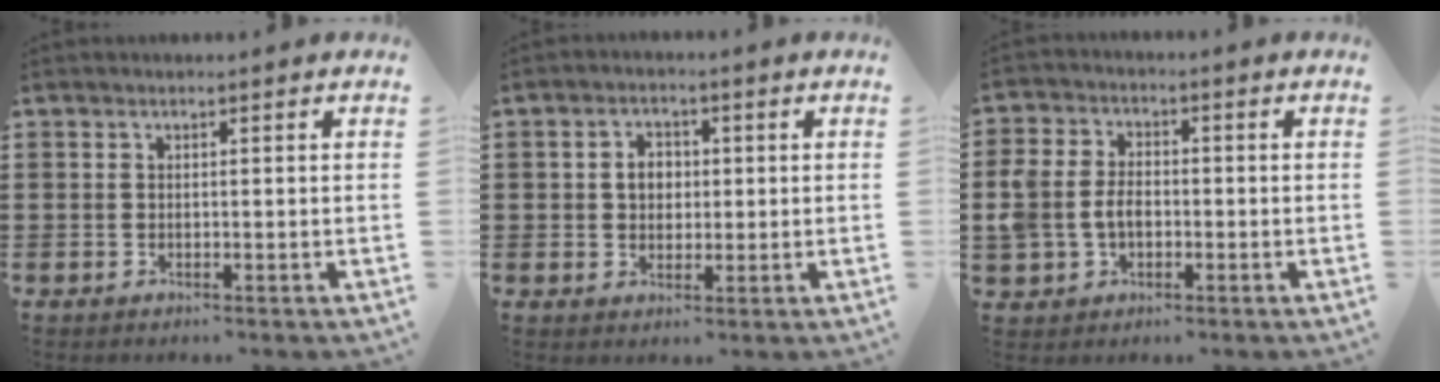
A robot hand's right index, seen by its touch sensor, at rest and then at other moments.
{"total": 3.5, "force": [0.2, 2.8, 2.1], "torque": [-0.048, 0.011, 0.001]}
{"total": 5.2, "force": [-0.9, 4.0, 3.2], "torque": [-0.096, 0.000, -0.027]}